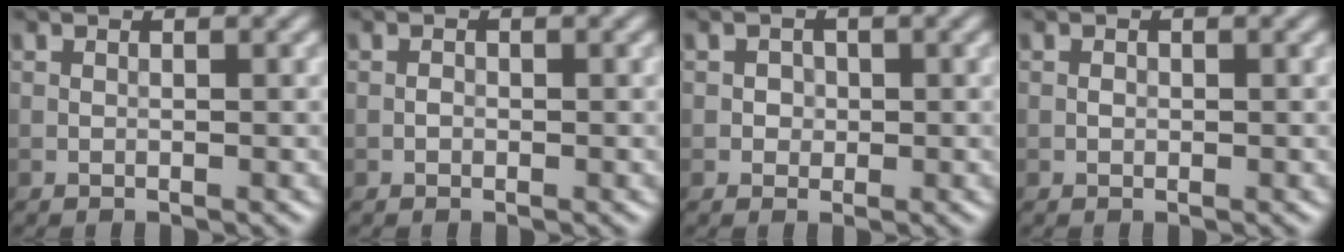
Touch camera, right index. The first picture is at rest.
{"total": 0.5, "force": [-0.2, 0.4, 0.3], "torque": [-0.002, 0.000, -0.005]}
{"total": 1.2, "force": [0.0, 1.1, 0.4], "torque": [0.007, 0.000, 0.000]}
{"total": 0.5, "force": [-0.1, 0.4, 0.3], "torque": [-0.003, -0.001, -0.003]}